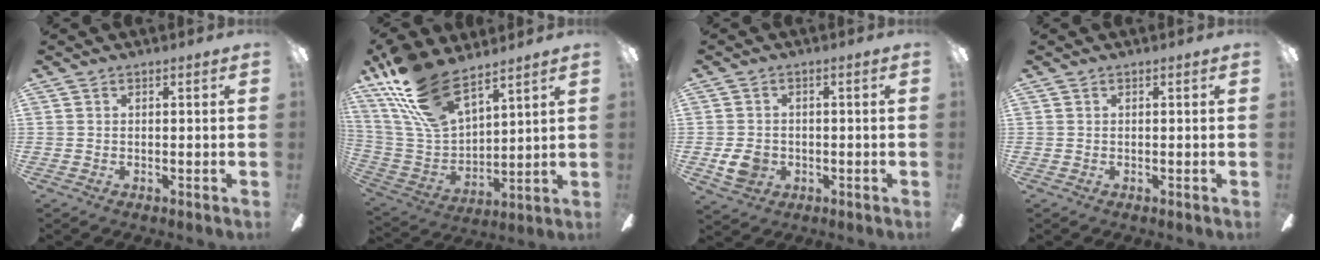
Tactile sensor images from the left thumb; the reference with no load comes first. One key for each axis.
{"total": 19.6, "fx": 14.3, "fy": 8.1, "fz": 10.7, "tx": -0.250, "ty": -0.080, "tz": 0.259}
{"total": 5.4, "fx": -0.8, "fy": 4.5, "fz": 2.8, "tx": -0.053, "ty": -0.001, "tz": -0.017}
{"total": 0.0}